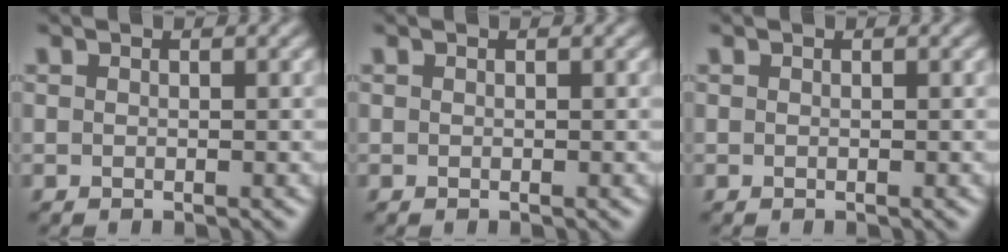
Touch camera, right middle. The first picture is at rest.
{"total": 0.0}
{"total": 0.0}